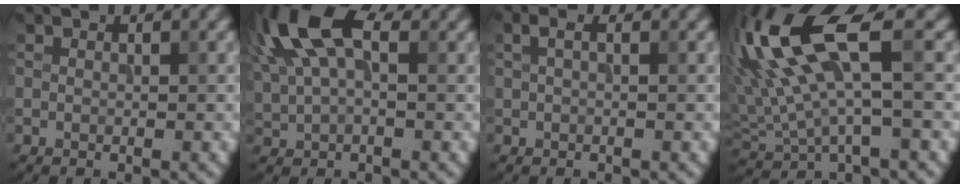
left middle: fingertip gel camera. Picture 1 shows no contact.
{"total": 9.2, "force": [3.6, 4.6, 7.0], "torque": [-0.162, 0.019, 0.059]}
{"total": 1.0, "force": [0.4, 0.3, 0.8], "torque": [-0.021, 0.006, 0.005]}
{"total": 10.1, "force": [2.9, 3.1, 9.1], "torque": [-0.201, 0.009, 0.054]}